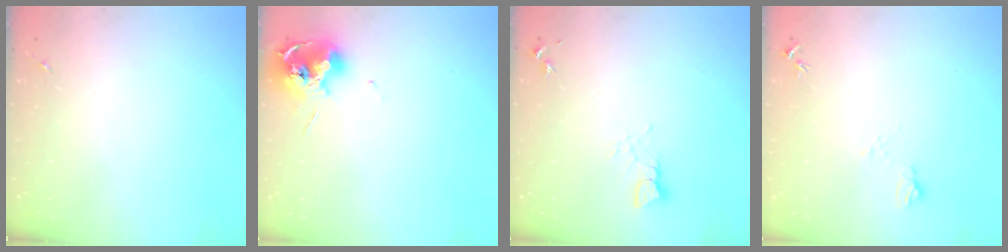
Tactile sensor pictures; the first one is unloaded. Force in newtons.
{"total": 11.5, "press": 11.4, "slide": 0.6}
{"total": 3.3, "press": 3.3, "slide": 0.0}
{"total": 6.3, "press": 6.3, "slide": 0.7}